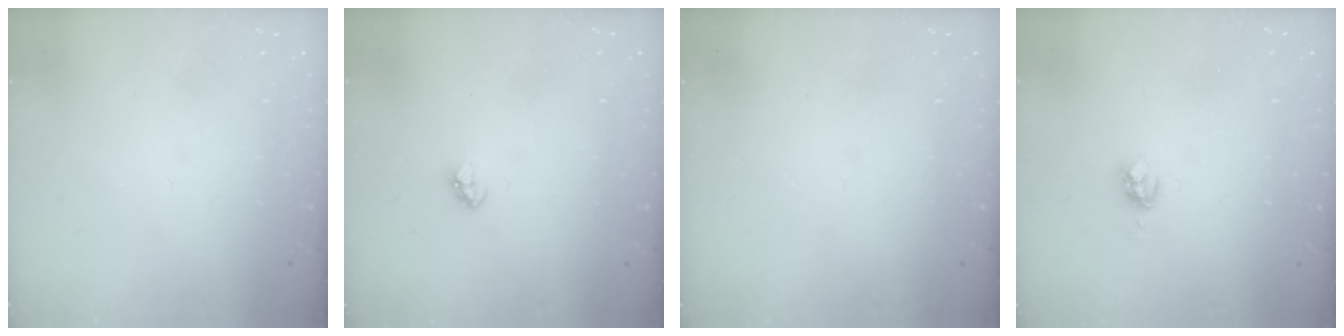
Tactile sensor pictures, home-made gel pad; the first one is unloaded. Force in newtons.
{"total": 2.9, "press": 2.9, "slide": 0.2}
{"total": 0.0}
{"total": 4.7, "press": 4.6, "slide": 0.4}